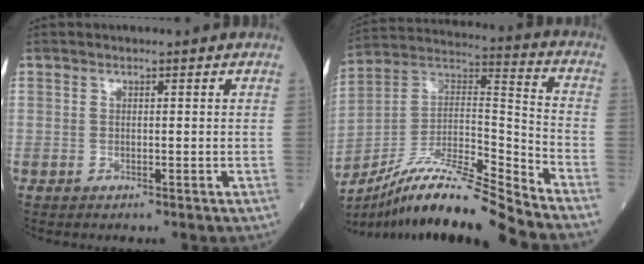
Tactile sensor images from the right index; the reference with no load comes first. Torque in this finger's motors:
{"motor_torque": [-0.30, -0.95, 0.09, 0.04]}